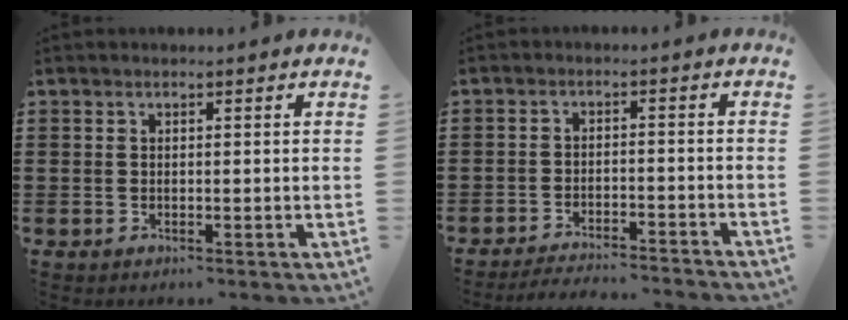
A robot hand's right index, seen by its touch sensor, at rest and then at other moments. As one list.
[{"total": 3.2, "force": [-3.1, 0.0, 0.5], "torque": [-0.013, 0.002, -0.065]}]